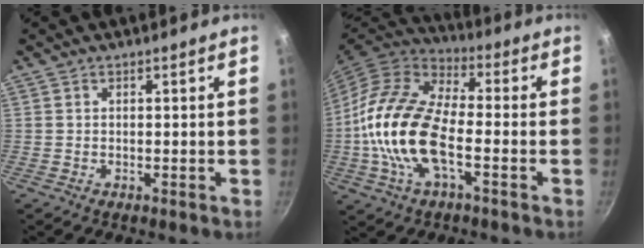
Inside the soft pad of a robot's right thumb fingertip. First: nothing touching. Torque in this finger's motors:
{"motor_torque": [-0.51, 1.65, 2.10, -0.67, 0.54]}